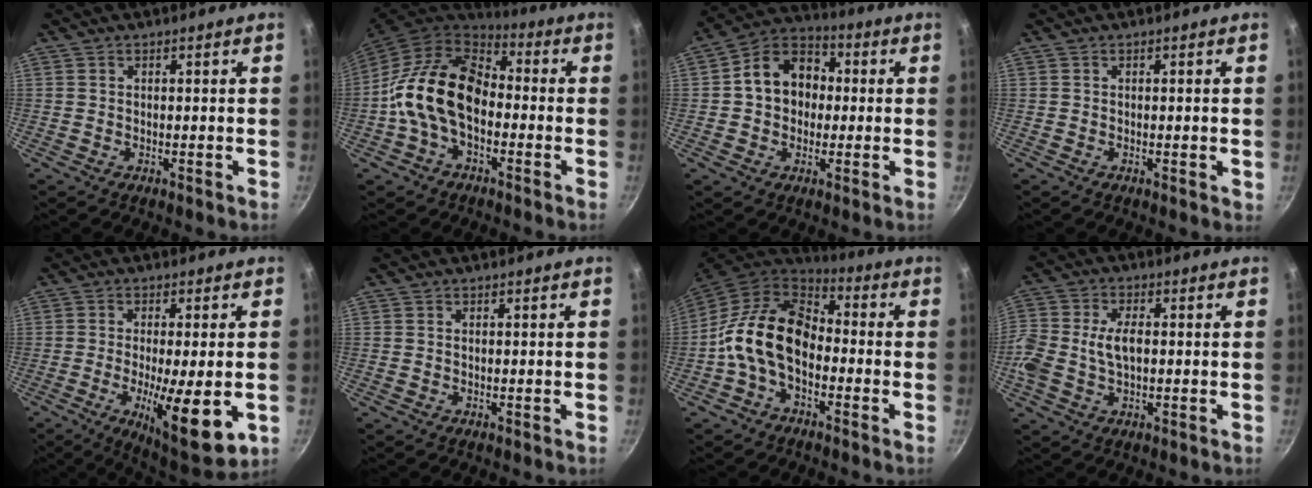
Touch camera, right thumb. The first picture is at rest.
{"total": 15.9, "force": [-2.1, 10.8, 11.5], "torque": [-0.181, 0.040, -0.056]}
{"total": 12.4, "force": [0.7, 10.0, 7.3], "torque": [-0.081, 0.028, -0.010]}
{"total": 1.2, "force": [-0.1, 0.4, 1.1], "torque": [-0.014, 0.001, -0.002]}
{"total": 14.6, "force": [-3.4, 3.8, 13.7], "torque": [-0.205, -0.009, -0.046]}
{"total": 0.0}
{"total": 14.1, "force": [-2.5, 9.5, 10.2], "torque": [-0.161, 0.040, -0.066]}
{"total": 9.8, "force": [-0.4, 6.1, 7.7], "torque": [-0.160, 0.022, -0.019]}